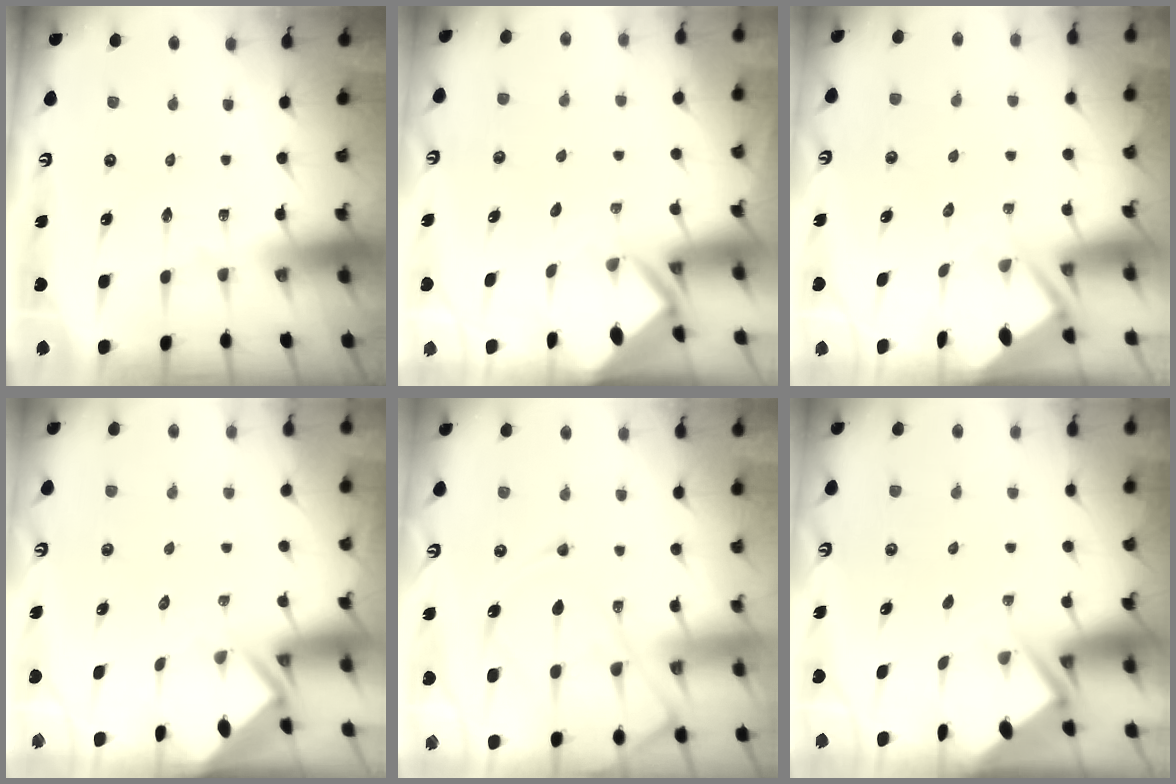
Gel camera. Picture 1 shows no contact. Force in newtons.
{"total": 3.3, "press": 3.3, "slide": 0.1}
{"total": 3.5, "press": 3.4, "slide": 0.3}
{"total": 2.7, "press": 2.6, "slide": 0.3}
{"total": 12.8, "press": 12.8, "slide": 1.3}
{"total": 3.0, "press": 2.9, "slide": 0.4}